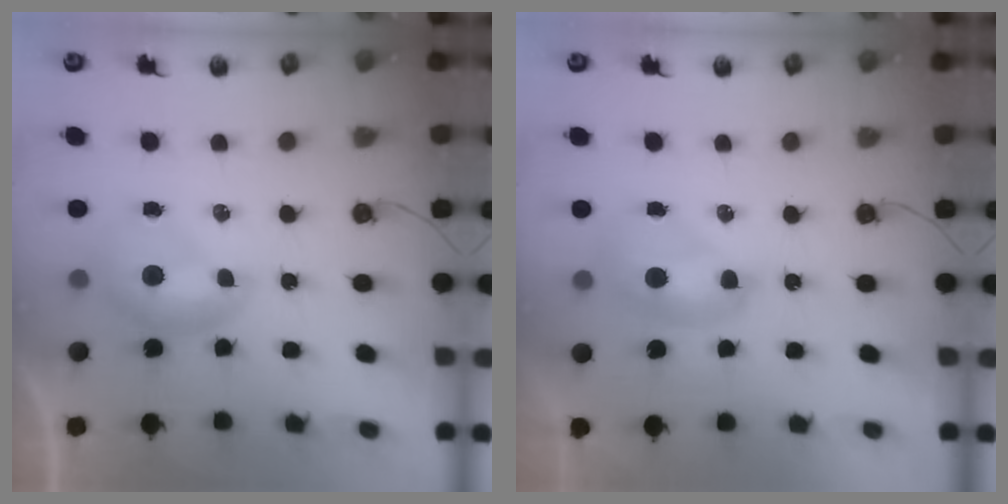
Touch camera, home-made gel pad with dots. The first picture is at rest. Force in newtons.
{"total": 2.7, "press": 2.7, "slide": 0.1}